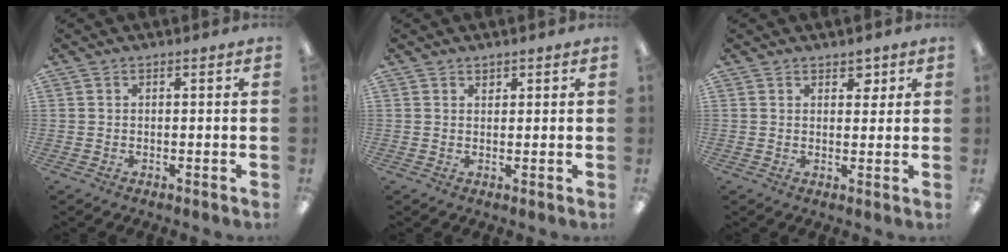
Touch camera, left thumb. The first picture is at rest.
{"total": 1.1, "force": [0.9, 0.5, 0.1], "torque": [0.005, -0.005, 0.016]}
{"total": 2.9, "force": [1.9, 1.9, 1.2], "torque": [-0.002, -0.006, 0.029]}